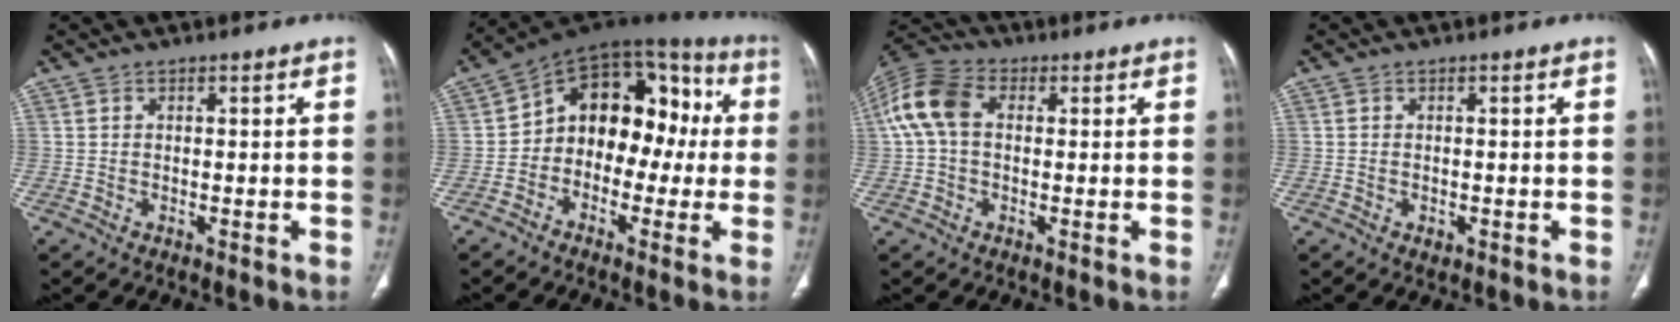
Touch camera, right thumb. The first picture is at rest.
{"total": 16.1, "force": [-0.6, 11.3, 11.5], "torque": [-0.099, 0.059, -0.026]}
{"total": 9.9, "force": [1.3, 6.8, 7.2], "torque": [-0.156, 0.031, 0.017]}
{"total": 1.0, "force": [-0.3, 0.7, 0.6], "torque": [-0.013, 0.002, 0.001]}